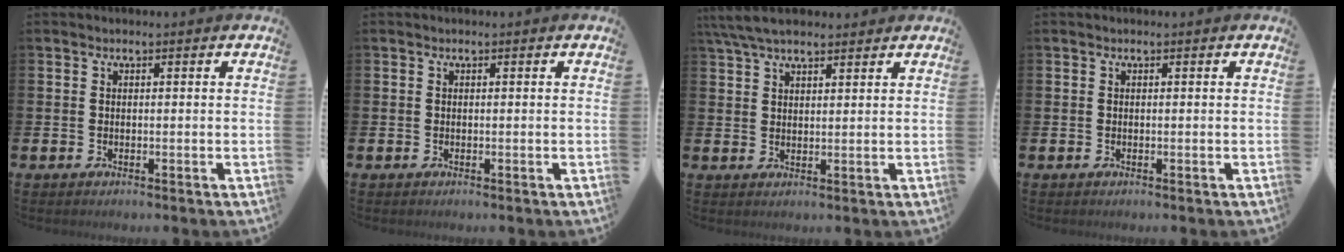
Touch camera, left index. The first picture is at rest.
{"total": 0.0}
{"total": 5.1, "force": [4.5, 1.4, 2.1], "torque": [-0.047, -0.009, 0.083]}
{"total": 0.0}